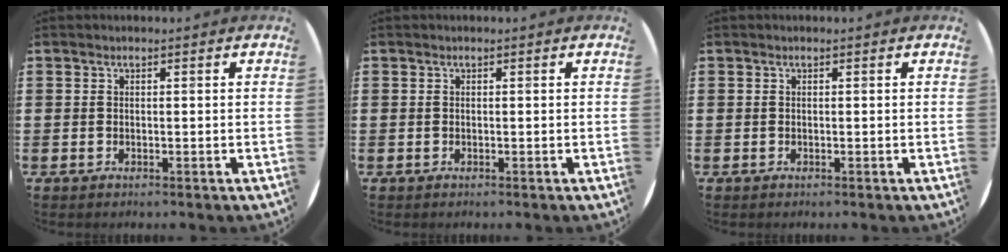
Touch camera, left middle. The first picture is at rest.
{"total": 0.0}
{"total": 0.0}